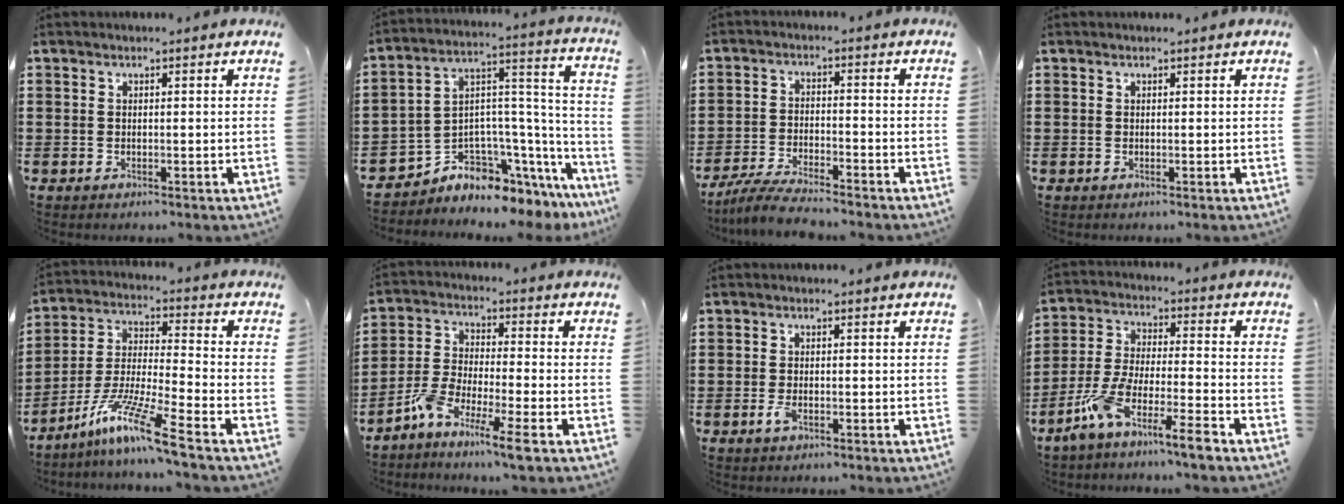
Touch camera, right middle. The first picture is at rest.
{"total": 4.5, "force": [-3.9, 2.2, 0.2], "torque": [-0.013, -0.019, -0.075]}
{"total": 5.3, "force": [-4.9, 0.3, 2.0], "torque": [-0.047, -0.008, -0.096]}
{"total": 0.0}
{"total": 11.0, "force": [-8.1, 0.2, 7.5], "torque": [-0.154, -0.006, -0.161]}
{"total": 7.3, "force": [-5.7, 0.4, 4.5], "torque": [-0.106, -0.010, -0.115]}
{"total": 2.0, "force": [-0.8, 0.8, 1.6], "torque": [-0.053, -0.008, -0.023]}
{"total": 8.8, "force": [-7.3, -0.1, 4.8], "torque": [-0.111, -0.008, -0.150]}